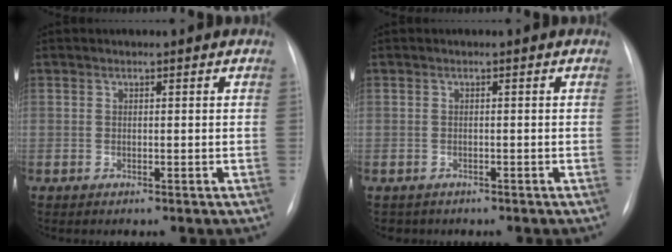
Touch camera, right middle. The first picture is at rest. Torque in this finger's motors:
{"motor_torque": [0.06, -0.05, -0.03, 0.00]}